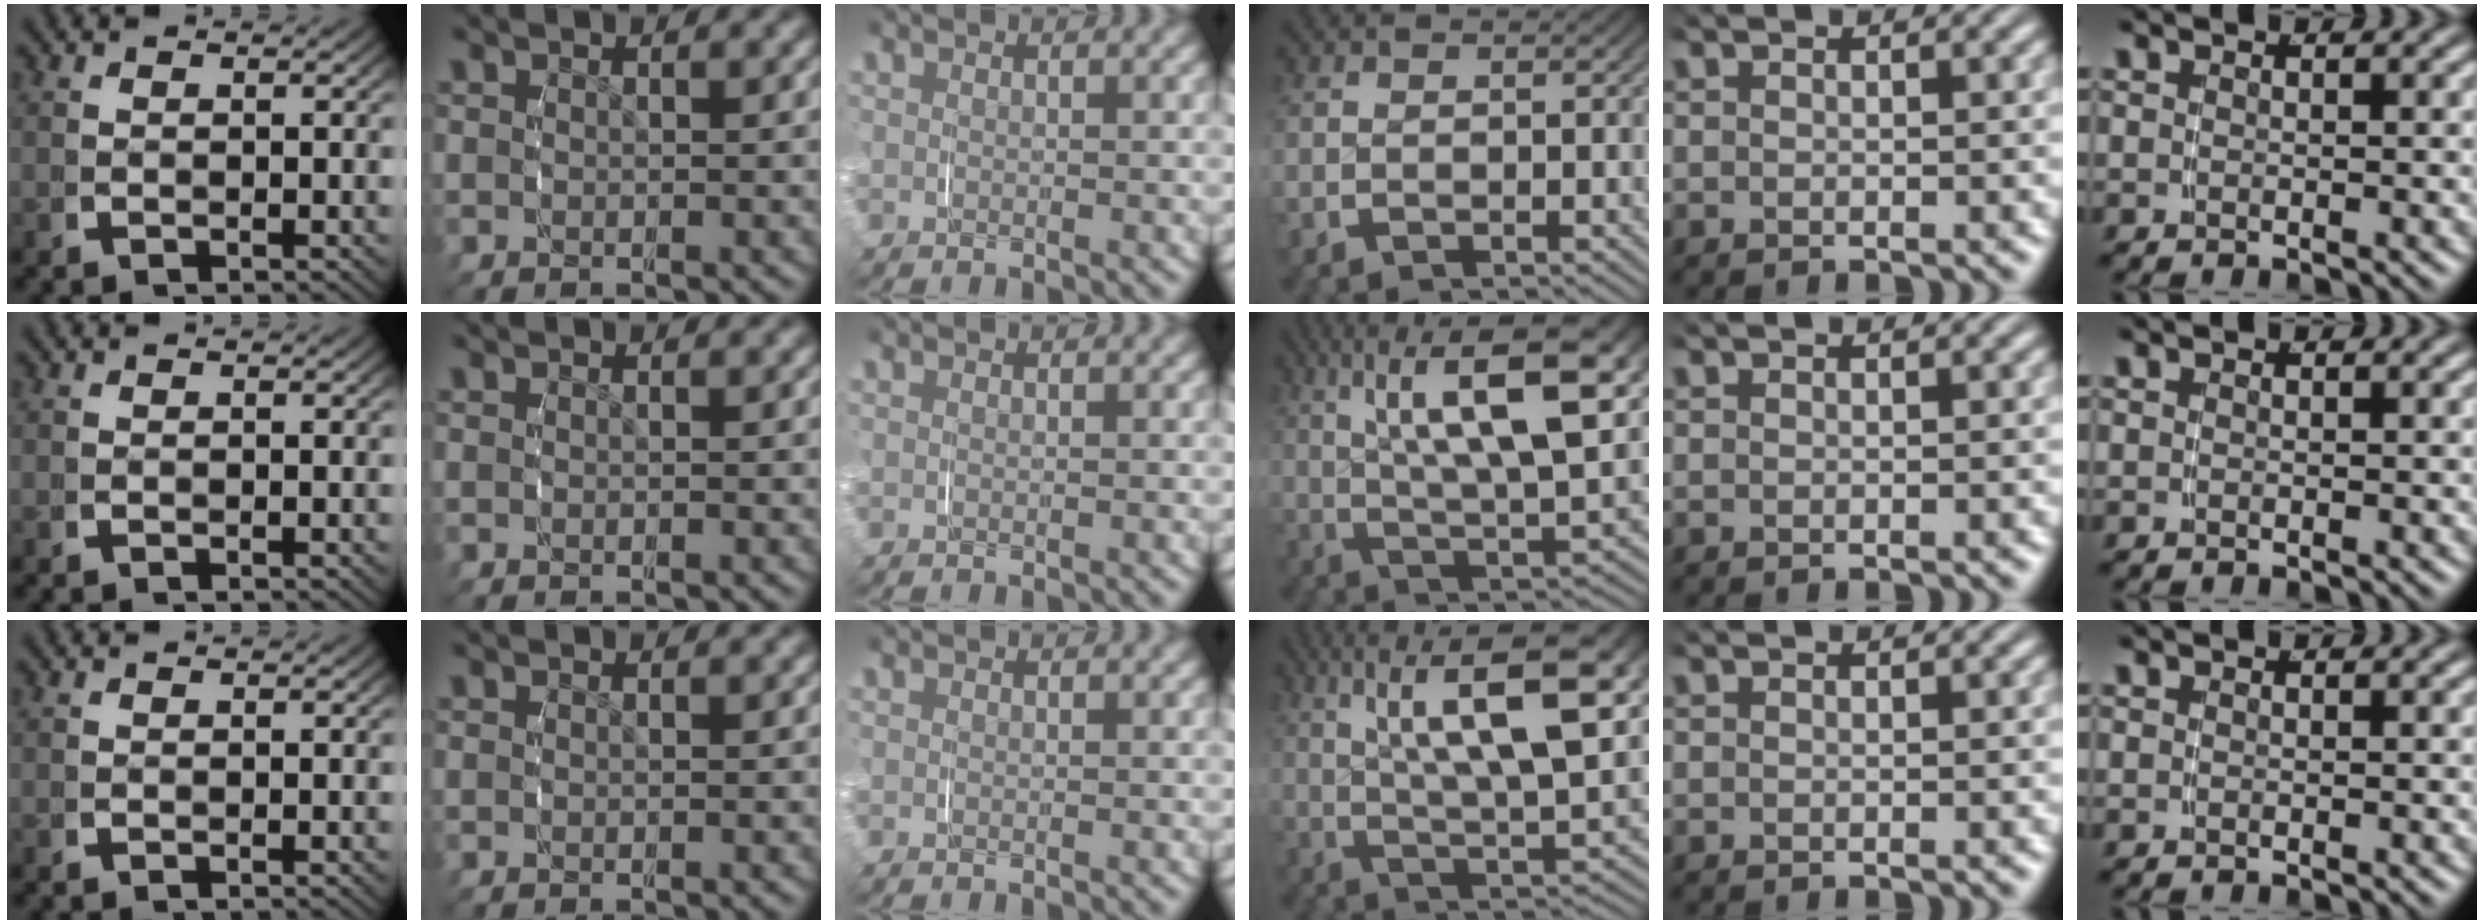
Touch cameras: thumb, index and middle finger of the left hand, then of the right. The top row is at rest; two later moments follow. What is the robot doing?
{"motion": "grasp_and_lifting", "object": "measuring cup"}